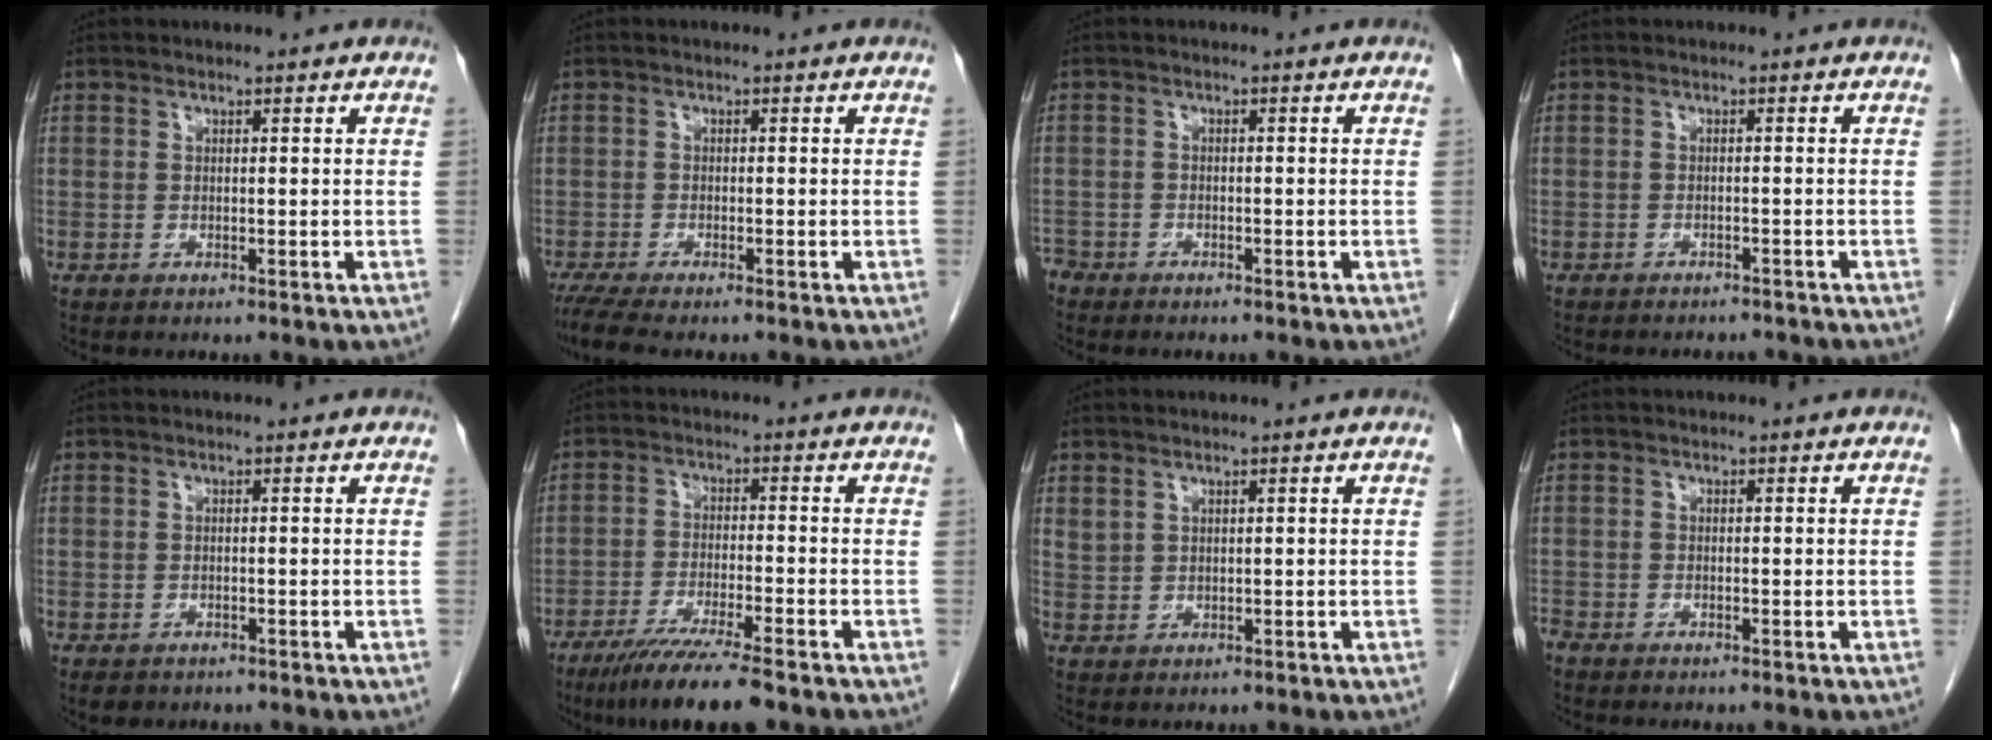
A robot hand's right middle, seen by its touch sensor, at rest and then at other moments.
{"total": 4.6, "force": [-3.8, 0.1, 2.6], "torque": [-0.050, -0.014, -0.066]}
{"total": 3.1, "force": [-2.7, 1.3, 0.5], "torque": [-0.008, -0.002, -0.046]}
{"total": 5.3, "force": [-4.9, 1.5, 1.2], "torque": [-0.015, -0.002, -0.060]}
{"total": 2.5, "force": [-1.9, 1.4, 0.9], "torque": [-0.015, -0.003, -0.022]}
{"total": 9.2, "force": [-6.8, -0.1, 6.2], "torque": [-0.105, -0.027, -0.116]}
{"total": 0.0}
{"total": 1.5, "force": [-1.4, 0.4, 0.4], "torque": [-0.012, -0.003, -0.024]}